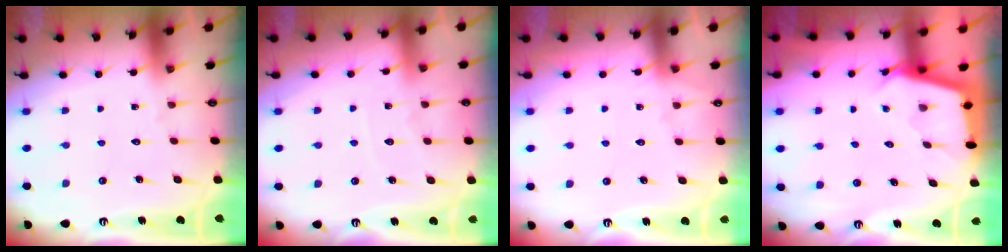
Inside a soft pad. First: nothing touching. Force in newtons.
{"total": 5.8, "press": 5.8, "slide": 0.6}
{"total": 3.6, "press": 3.6, "slide": 0.6}
{"total": 2.4, "press": 2.4, "slide": 0.1}